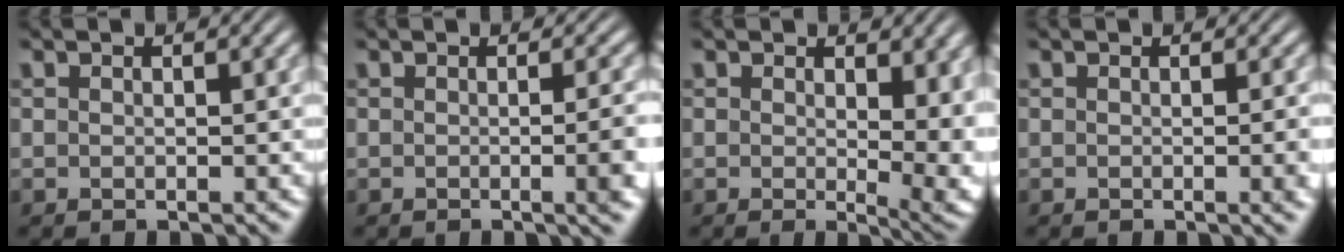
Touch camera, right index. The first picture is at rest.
{"total": 2.4, "force": [-0.6, 0.1, 2.3], "torque": [-0.025, 0.004, -0.014]}
{"total": 3.4, "force": [0.2, 1.1, 3.2], "torque": [-0.031, -0.016, 0.003]}
{"total": 1.1, "force": [-0.2, -0.1, 1.1], "torque": [-0.010, 0.002, -0.006]}